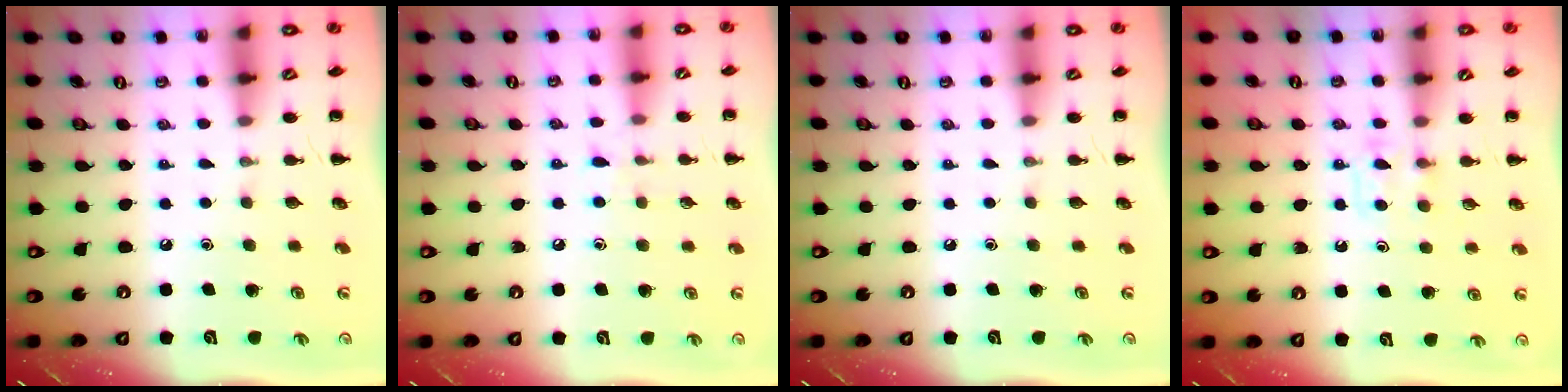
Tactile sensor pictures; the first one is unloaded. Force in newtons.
{"total": 5.9, "press": 5.4, "slide": 2.2}
{"total": 0.0}
{"total": 4.5, "press": 4.2, "slide": 1.7}